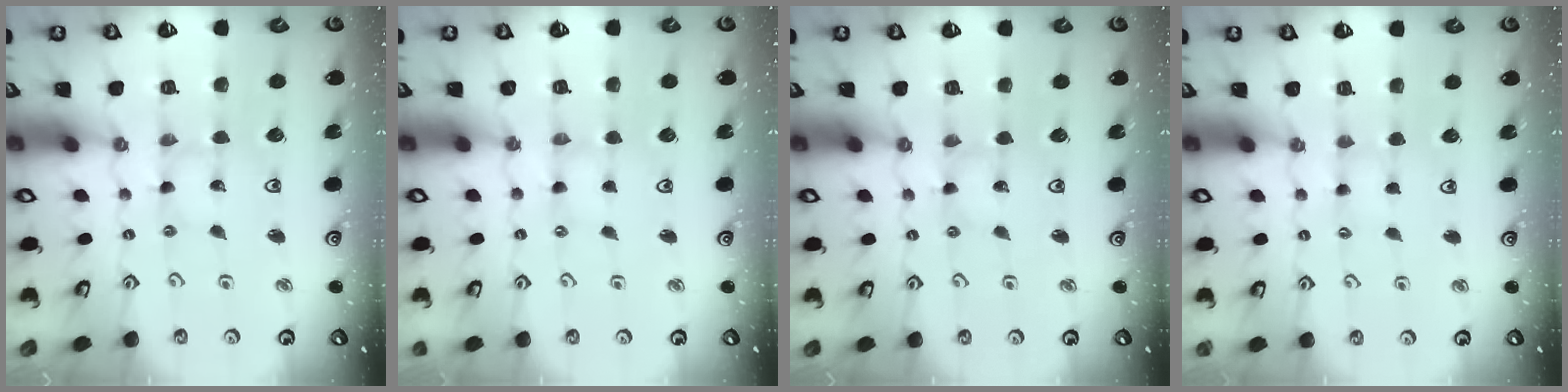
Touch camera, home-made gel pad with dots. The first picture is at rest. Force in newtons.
{"total": 0.0}
{"total": 0.0}
{"total": 1.9, "press": 1.9, "slide": 0.2}